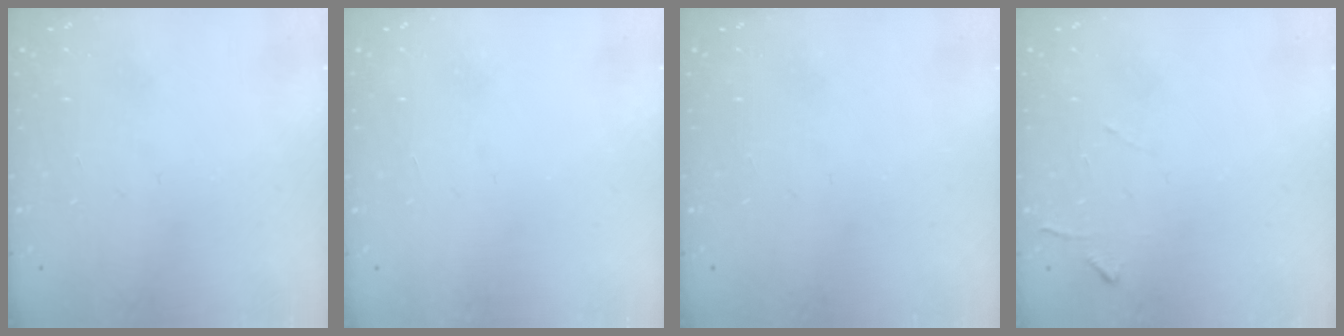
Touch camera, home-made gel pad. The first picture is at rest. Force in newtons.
{"total": 1.6, "press": 1.6, "slide": 0.1}
{"total": 0.0}
{"total": 4.7, "press": 4.6, "slide": 0.6}